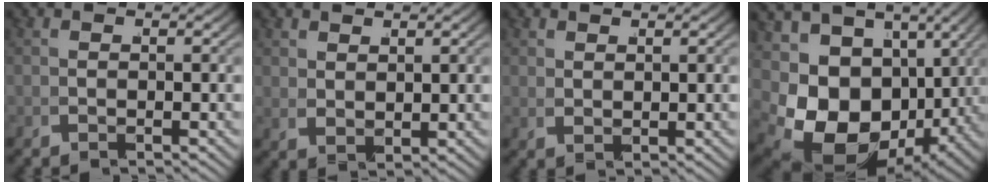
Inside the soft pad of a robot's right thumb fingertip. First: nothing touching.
{"total": 2.2, "force": [1.9, 0.5, 1.0], "torque": [-0.013, -0.006, 0.048]}
{"total": 1.6, "force": [1.4, 0.1, 0.7], "torque": [-0.008, -0.002, 0.036]}
{"total": 15.6, "force": [-1.0, 11.6, 10.4], "torque": [-0.213, -0.078, 0.013]}